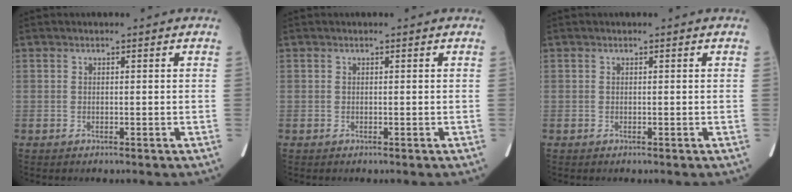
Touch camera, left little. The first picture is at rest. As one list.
[{"total": 0.0}, {"total": 0.0}]